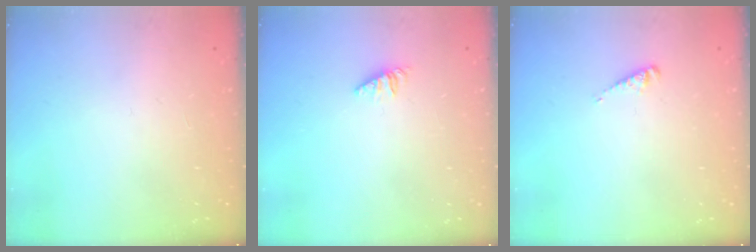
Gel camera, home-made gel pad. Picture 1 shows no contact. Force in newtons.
{"total": 1.3, "press": 1.3, "slide": 0.3}
{"total": 2.8, "press": 2.8, "slide": 0.3}